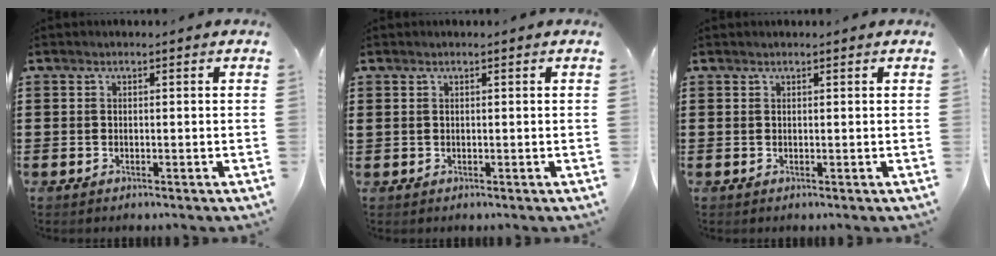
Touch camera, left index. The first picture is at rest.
{"total": 0.0}
{"total": 0.0}